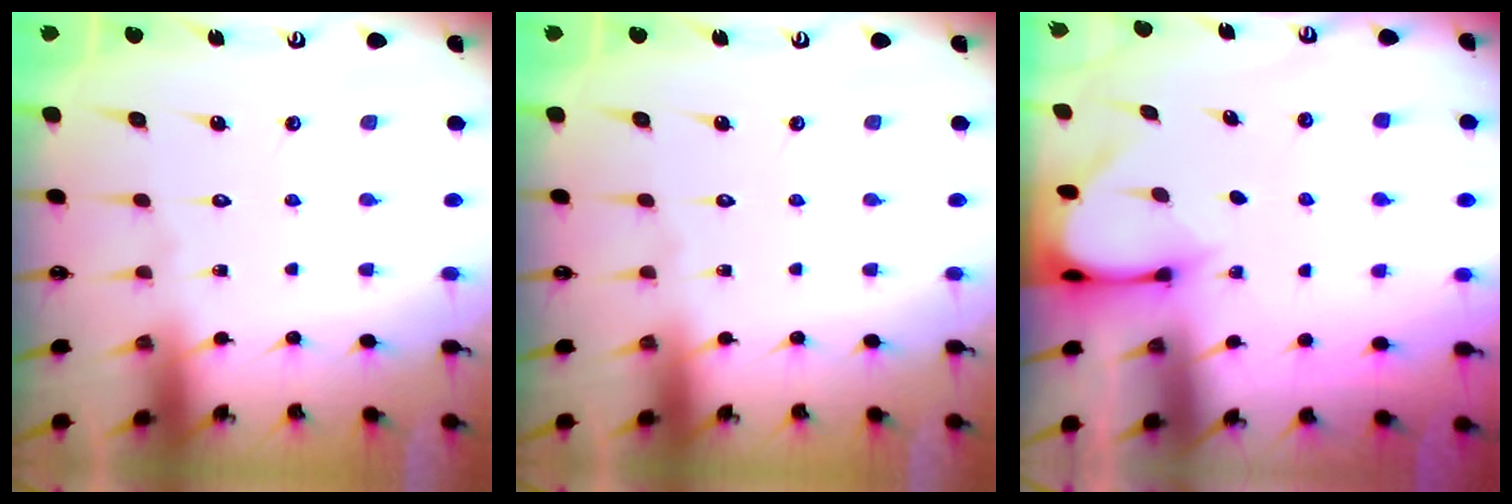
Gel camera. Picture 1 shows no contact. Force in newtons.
{"total": 0.0}
{"total": 3.3, "press": 3.3, "slide": 0.3}